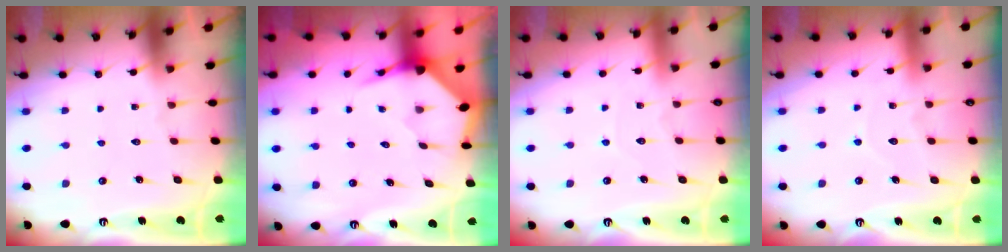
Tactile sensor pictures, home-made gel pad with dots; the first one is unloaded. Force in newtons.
{"total": 3.6, "press": 3.6, "slide": 0.4}
{"total": 3.9, "press": 3.8, "slide": 0.4}
{"total": 6.3, "press": 6.3, "slide": 0.4}